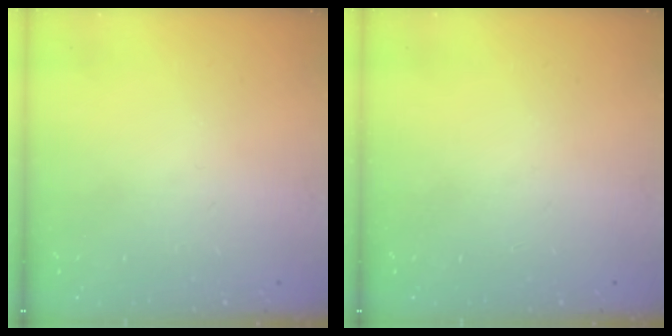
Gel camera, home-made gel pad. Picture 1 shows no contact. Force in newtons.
{"total": 0.0}